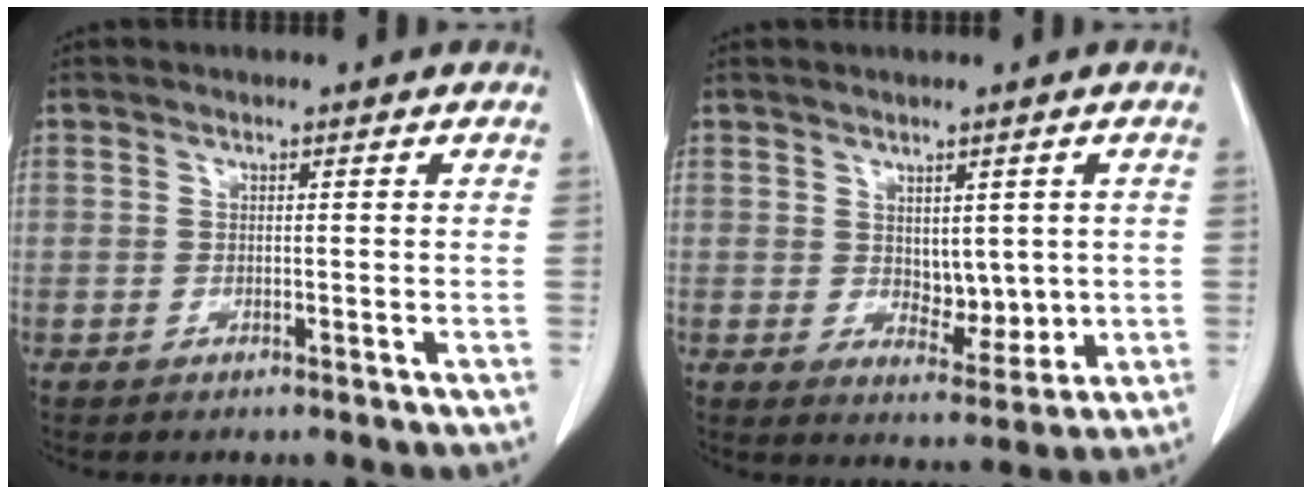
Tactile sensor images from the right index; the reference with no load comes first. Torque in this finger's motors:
{"motor_torque": [0.04, 0.18, 0.06, 0.00]}